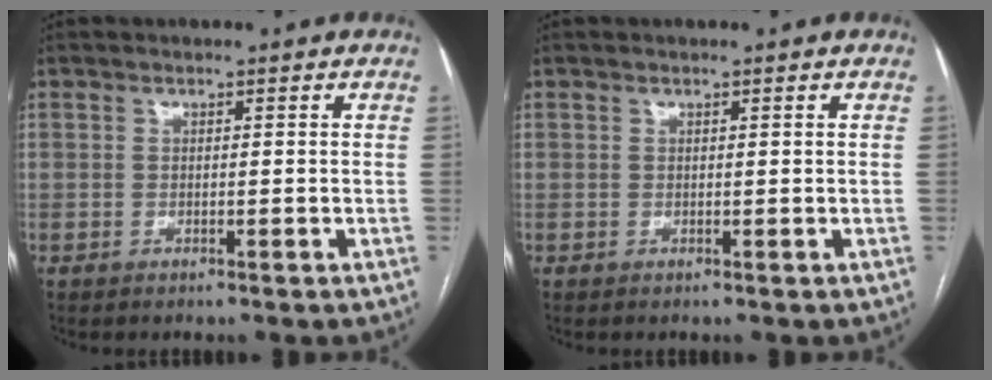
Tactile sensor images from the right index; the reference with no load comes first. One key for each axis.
{"total": 0.0}